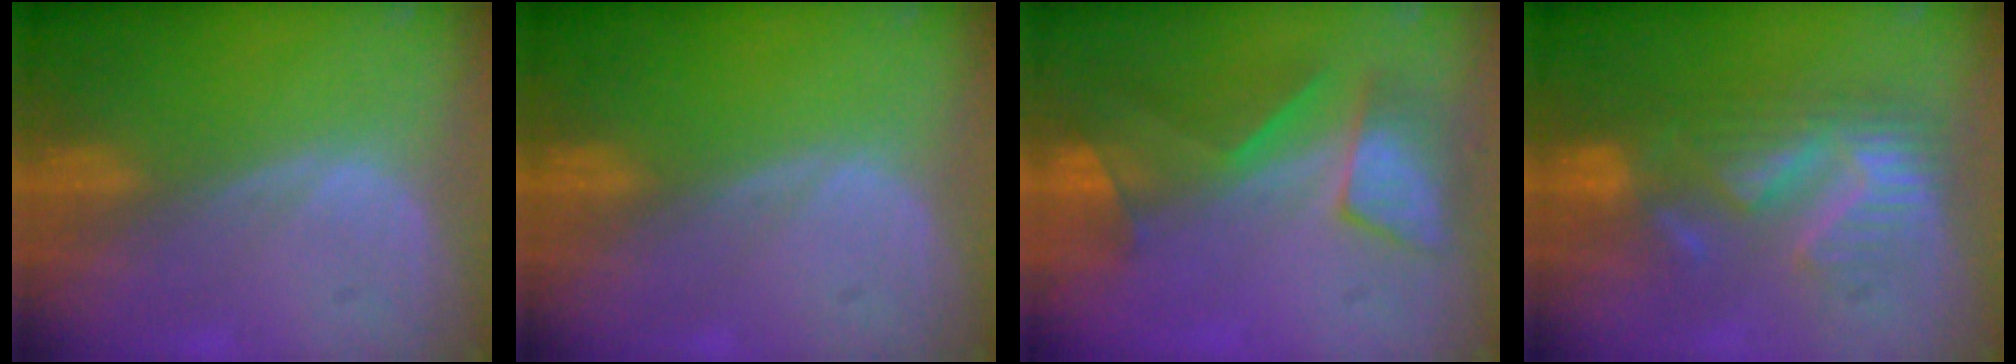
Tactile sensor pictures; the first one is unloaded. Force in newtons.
{"total": 0.0}
{"total": 7.5, "press": 7.4, "slide": 1.3}
{"total": 8.8, "press": 8.7, "slide": 1.5}